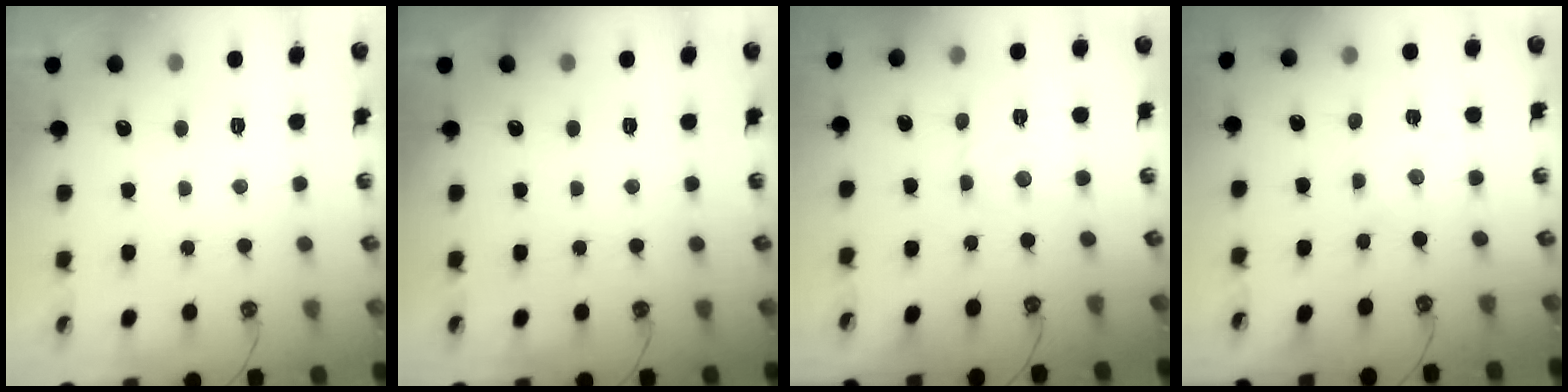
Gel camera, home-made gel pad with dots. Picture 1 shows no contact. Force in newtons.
{"total": 0.0}
{"total": 2.9, "press": 2.9, "slide": 0.3}
{"total": 0.0}